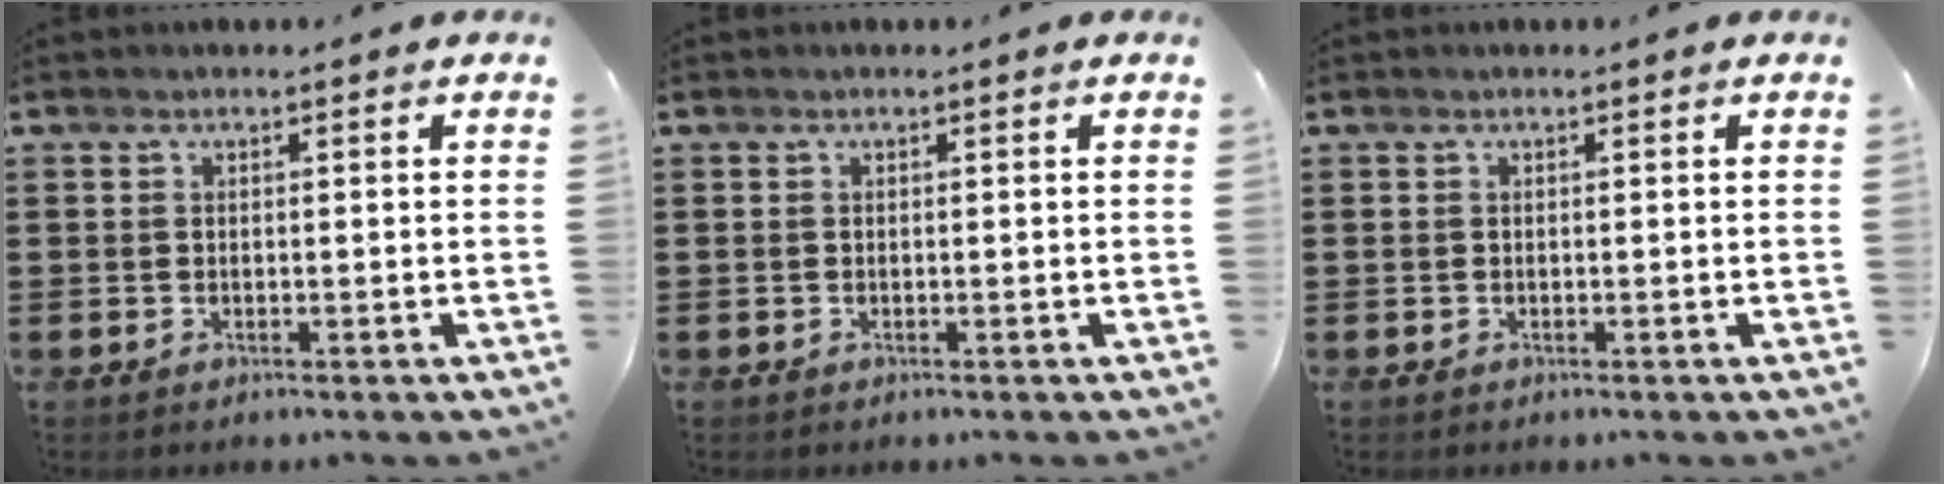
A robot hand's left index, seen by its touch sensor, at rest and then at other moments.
{"total": 0.0}
{"total": 0.0}